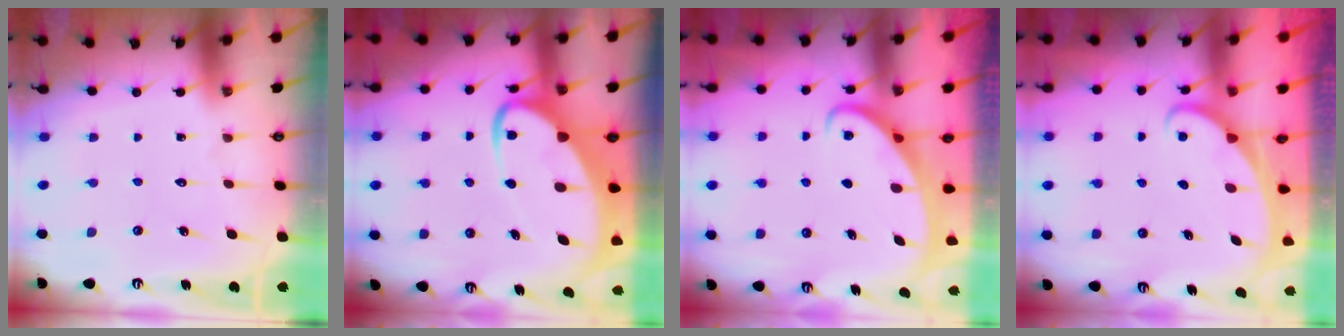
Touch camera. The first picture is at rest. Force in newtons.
{"total": 8.4, "press": 8.3, "slide": 0.8}
{"total": 2.5, "press": 2.5, "slide": 0.3}
{"total": 1.6, "press": 1.6, "slide": 0.0}